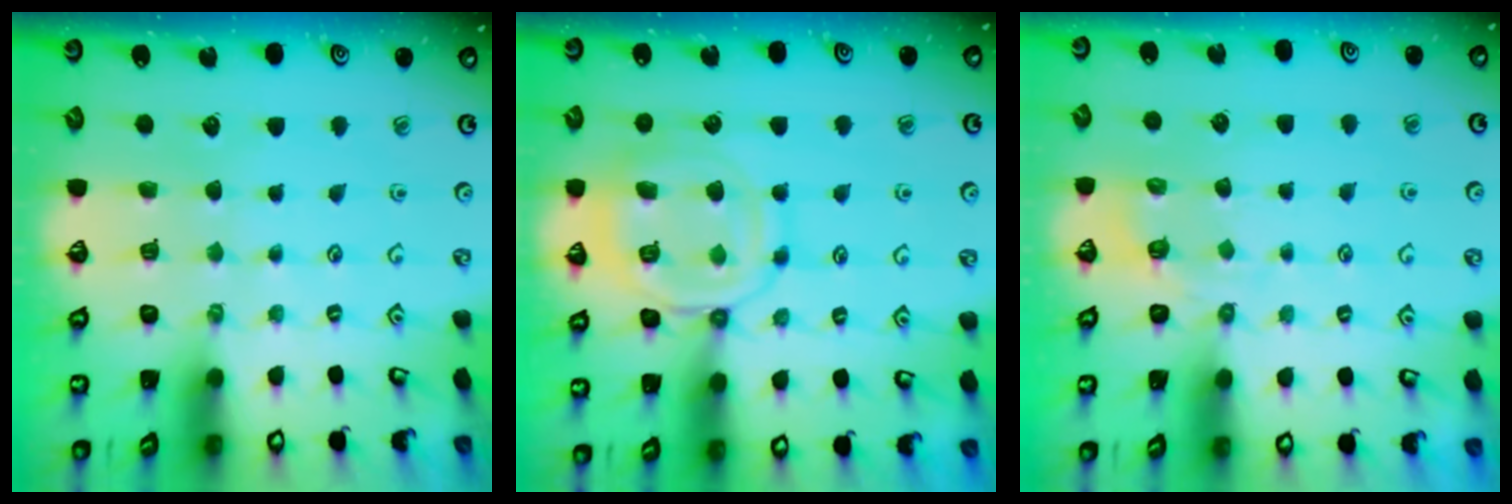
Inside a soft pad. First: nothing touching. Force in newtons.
{"total": 13.7, "press": 13.7, "slide": 1.3}
{"total": 2.3, "press": 1.5, "slide": 1.7}